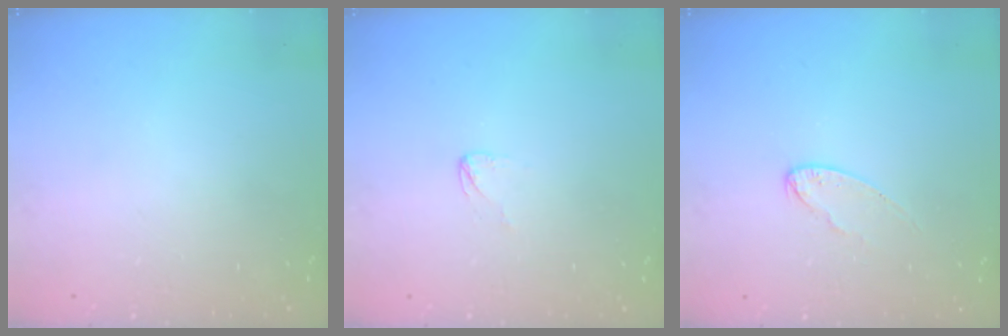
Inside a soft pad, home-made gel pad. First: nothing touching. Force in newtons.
{"total": 2.4, "press": 2.4, "slide": 0.2}
{"total": 5.4, "press": 5.4, "slide": 0.6}